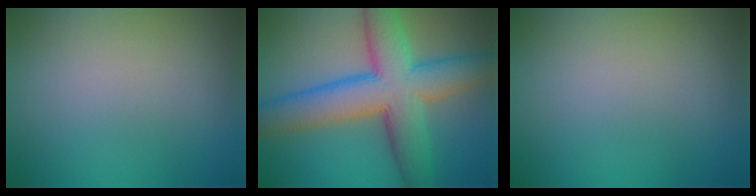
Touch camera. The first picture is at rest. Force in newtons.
{"total": 10.1, "press": 10.1, "slide": 0.5}
{"total": 0.0}